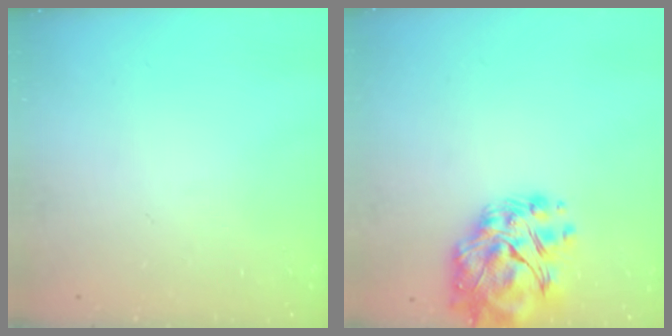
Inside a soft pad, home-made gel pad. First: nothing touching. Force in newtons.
{"total": 13.5, "press": 12.6, "slide": 4.8}